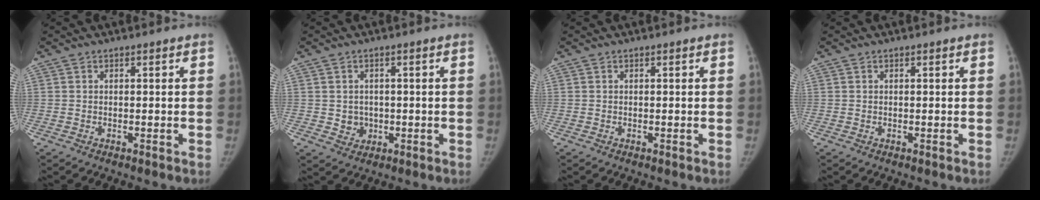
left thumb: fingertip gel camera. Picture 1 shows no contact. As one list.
[{"total": 3.6, "force": [-0.4, 3.3, 1.3], "torque": [0.000, 0.003, 0.002]}, {"total": 0.0}, {"total": 0.0}]